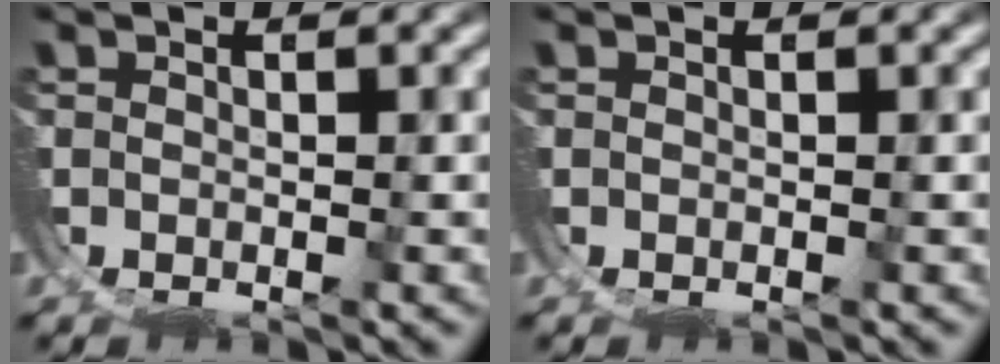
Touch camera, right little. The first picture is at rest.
{"total": 0.0}